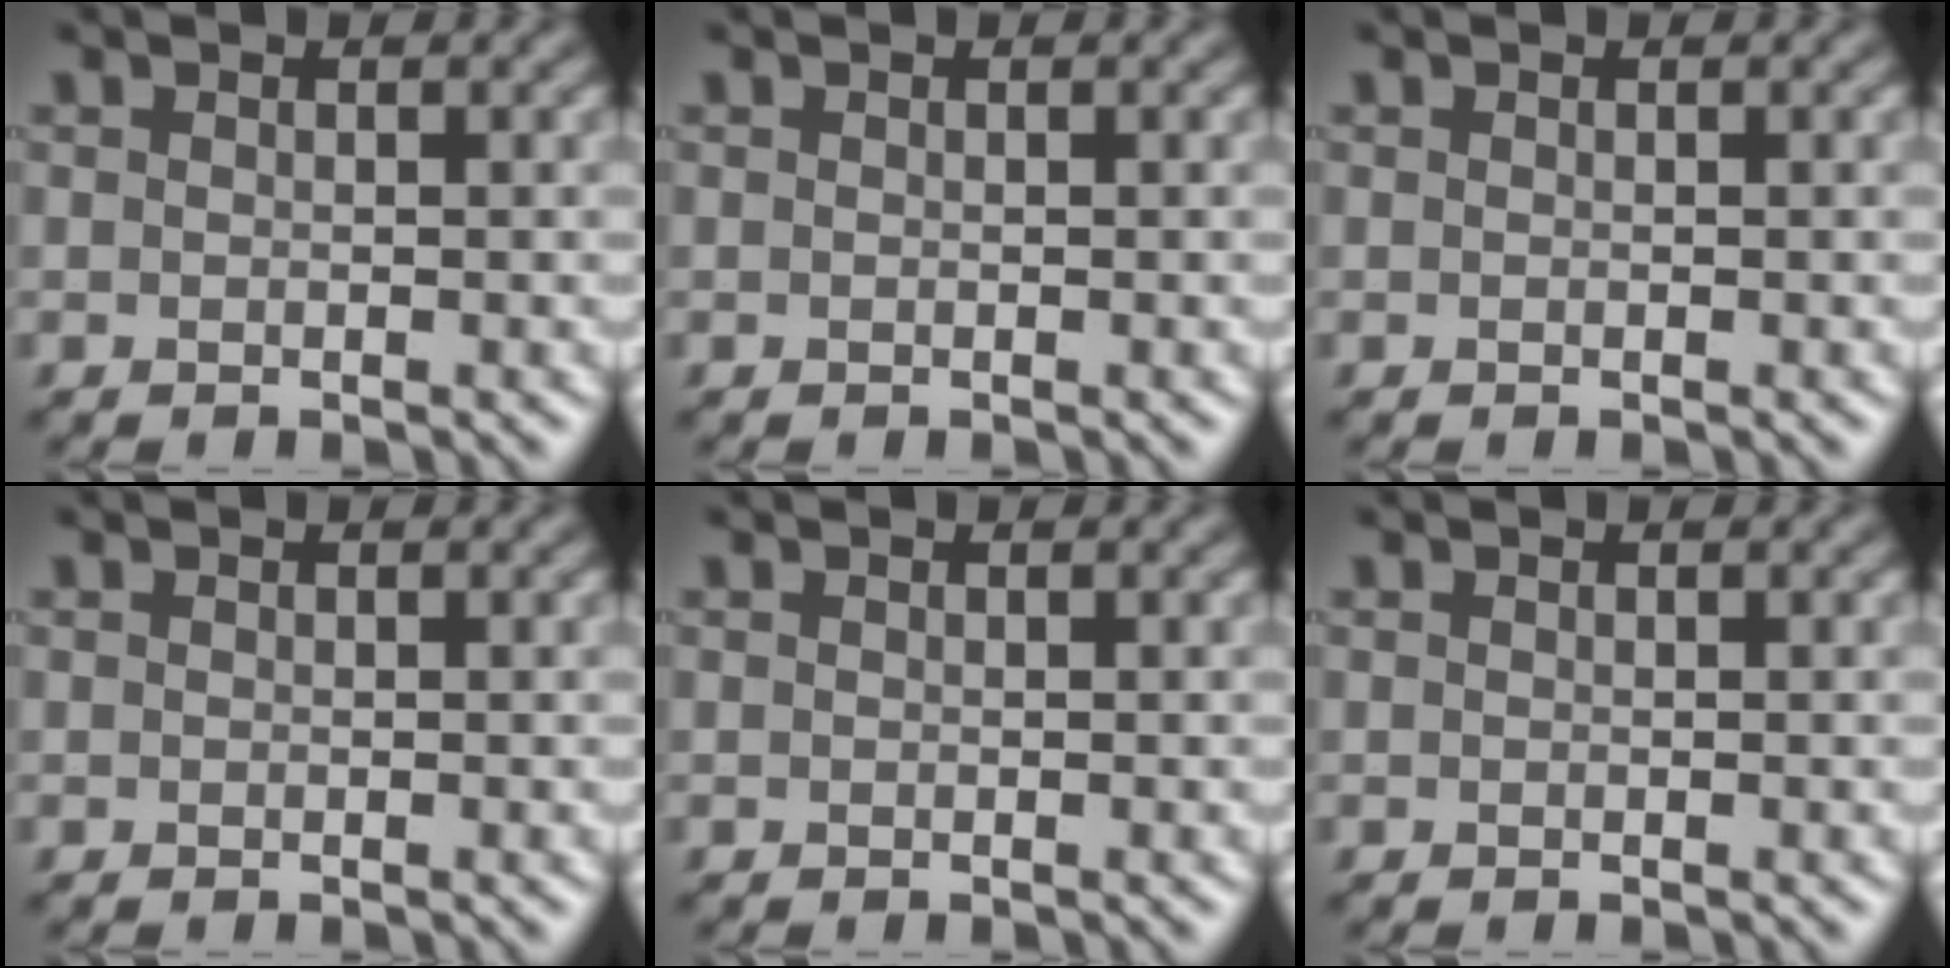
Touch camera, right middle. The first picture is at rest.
{"total": 0.0}
{"total": 0.0}
{"total": 0.0}
{"total": 0.0}
{"total": 0.0}